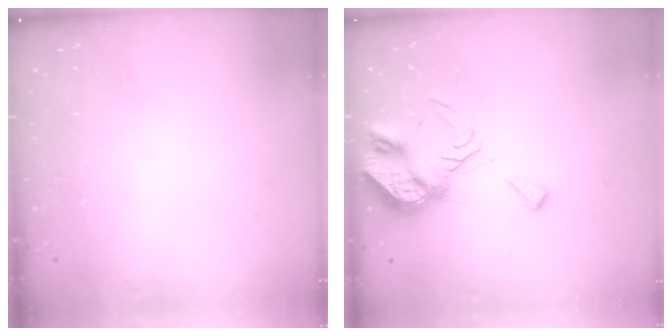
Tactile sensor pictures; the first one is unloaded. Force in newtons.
{"total": 9.6, "press": 9.5, "slide": 1.3}